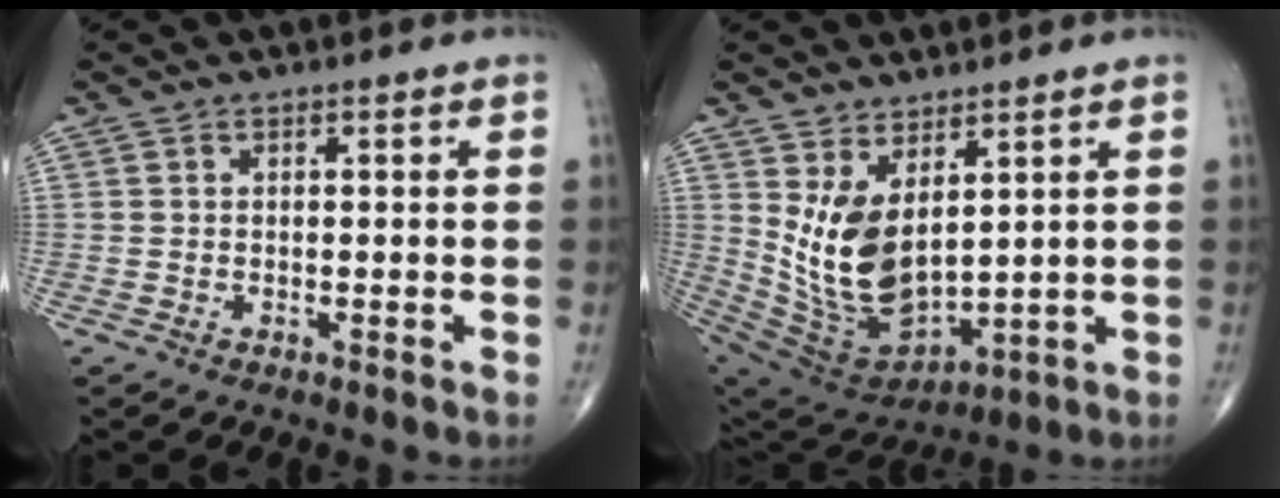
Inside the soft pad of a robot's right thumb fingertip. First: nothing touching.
{"total": 13.6, "force": [3.8, 7.0, 11.0], "torque": [-0.201, -0.038, 0.103]}